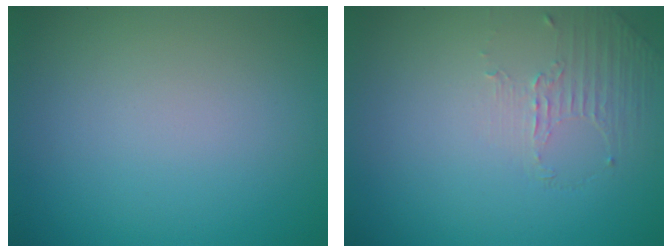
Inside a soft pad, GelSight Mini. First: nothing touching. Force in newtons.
{"total": 1.2, "press": 0.4, "slide": 1.1}